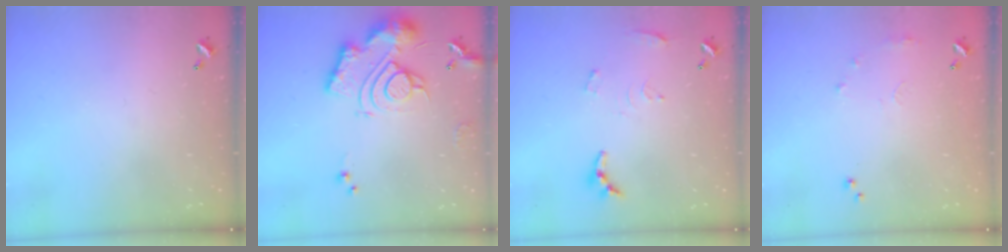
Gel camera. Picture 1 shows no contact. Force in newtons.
{"total": 15.7, "press": 15.6, "slide": 1.8}
{"total": 6.7, "press": 6.6, "slide": 0.6}
{"total": 7.1, "press": 7.1, "slide": 0.9}